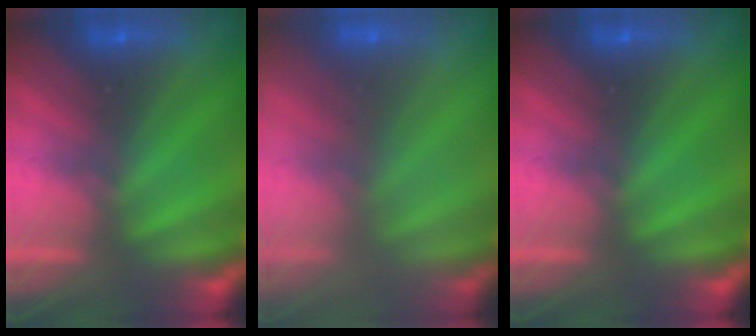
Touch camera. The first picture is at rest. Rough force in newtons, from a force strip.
{"total": 2.4}
{"total": 0.0}